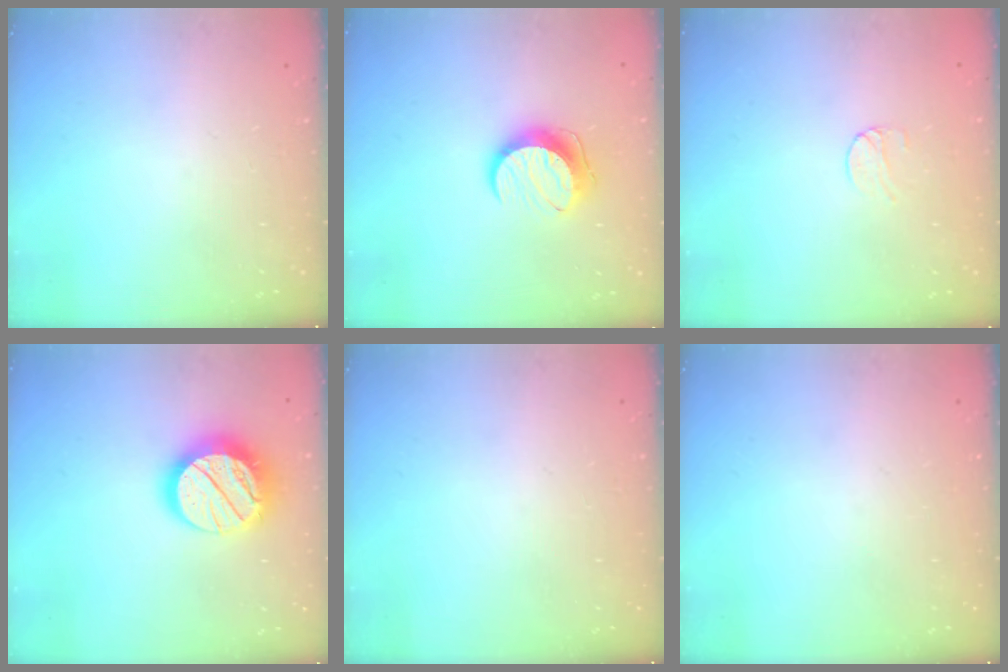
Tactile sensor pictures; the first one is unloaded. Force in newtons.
{"total": 10.5, "press": 10.5, "slide": 0.5}
{"total": 6.3, "press": 6.3, "slide": 0.6}
{"total": 19.2, "press": 19.1, "slide": 1.4}
{"total": 0.0}
{"total": 0.0}